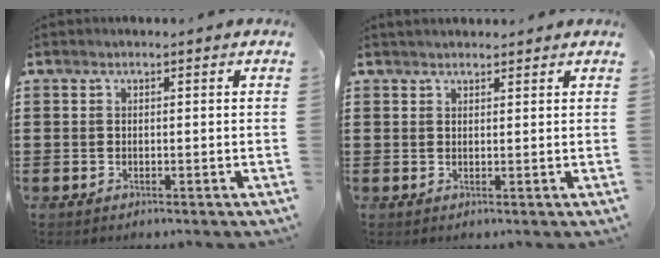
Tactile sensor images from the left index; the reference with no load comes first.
{"total": 1.2, "force": [1.2, 0.2, 0.0], "torque": [-0.003, 0.002, 0.022]}